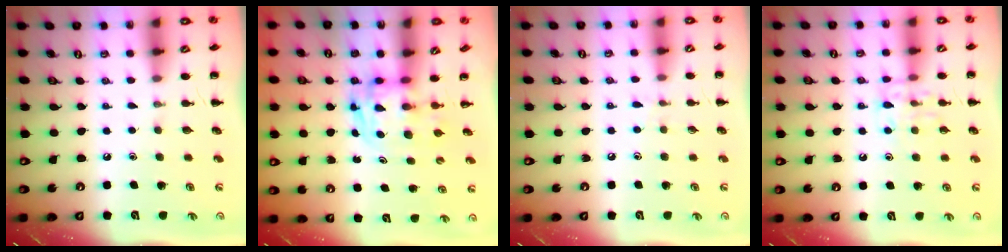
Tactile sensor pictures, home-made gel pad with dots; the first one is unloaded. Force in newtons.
{"total": 2.7, "press": 2.7, "slide": 0.5}
{"total": 5.0, "press": 4.6, "slide": 1.9}
{"total": 9.2, "press": 9.2, "slide": 0.6}